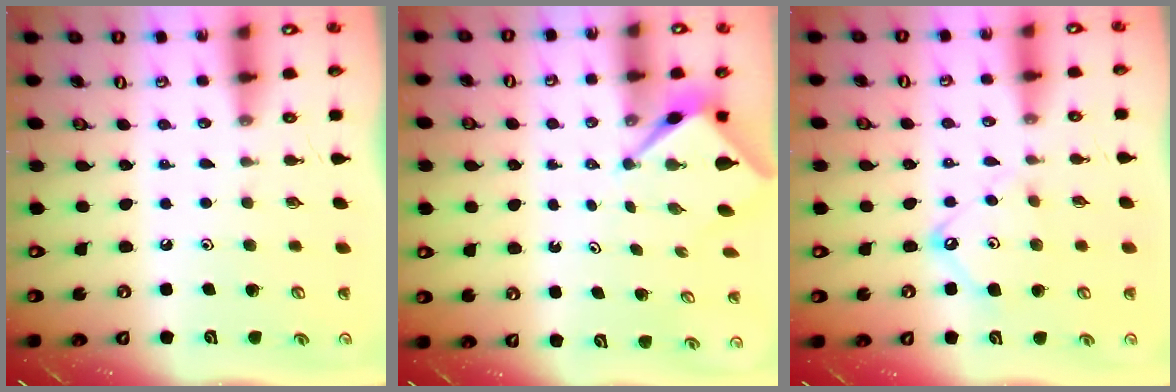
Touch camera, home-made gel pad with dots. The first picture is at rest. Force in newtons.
{"total": 2.6, "press": 2.6, "slide": 0.1}
{"total": 9.9, "press": 9.9, "slide": 0.9}